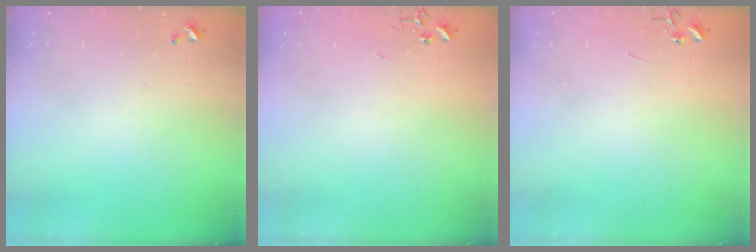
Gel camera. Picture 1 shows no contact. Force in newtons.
{"total": 0.0}
{"total": 0.0}